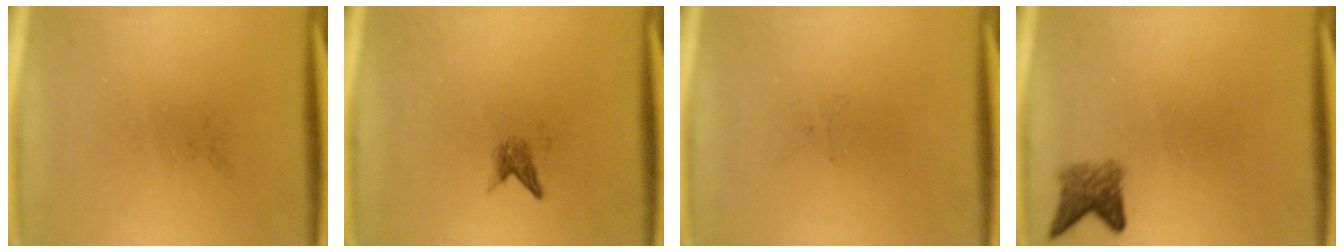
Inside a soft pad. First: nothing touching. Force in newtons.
{"total": 1.3}
{"total": 0.0}
{"total": 2.8}